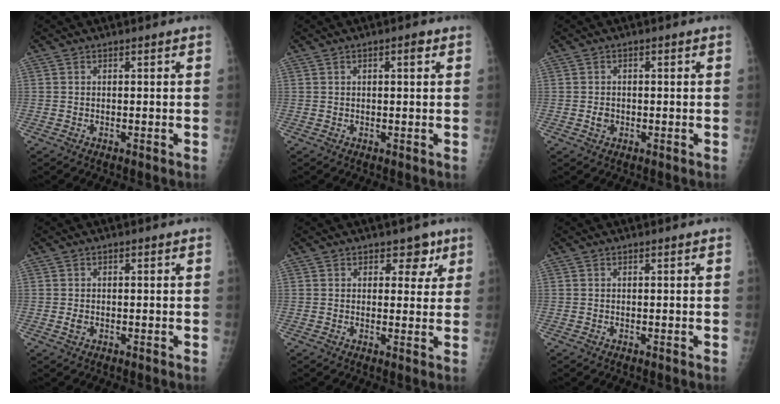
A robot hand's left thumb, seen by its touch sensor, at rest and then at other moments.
{"total": 1.9, "force": [0.7, 0.7, 1.6], "torque": [-0.021, 0.002, 0.009]}
{"total": 1.7, "force": [-0.6, 1.5, 0.6], "torque": [-0.001, 0.002, -0.010]}
{"total": 1.2, "force": [-0.3, 0.9, 0.6], "torque": [-0.007, -0.002, -0.007]}
{"total": 4.1, "force": [2.3, 3.0, 1.6], "torque": [0.017, -0.010, 0.025]}
{"total": 0.0}